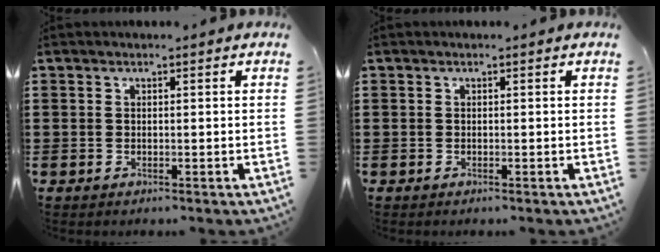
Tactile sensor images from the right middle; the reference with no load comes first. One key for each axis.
{"total": 0.0}